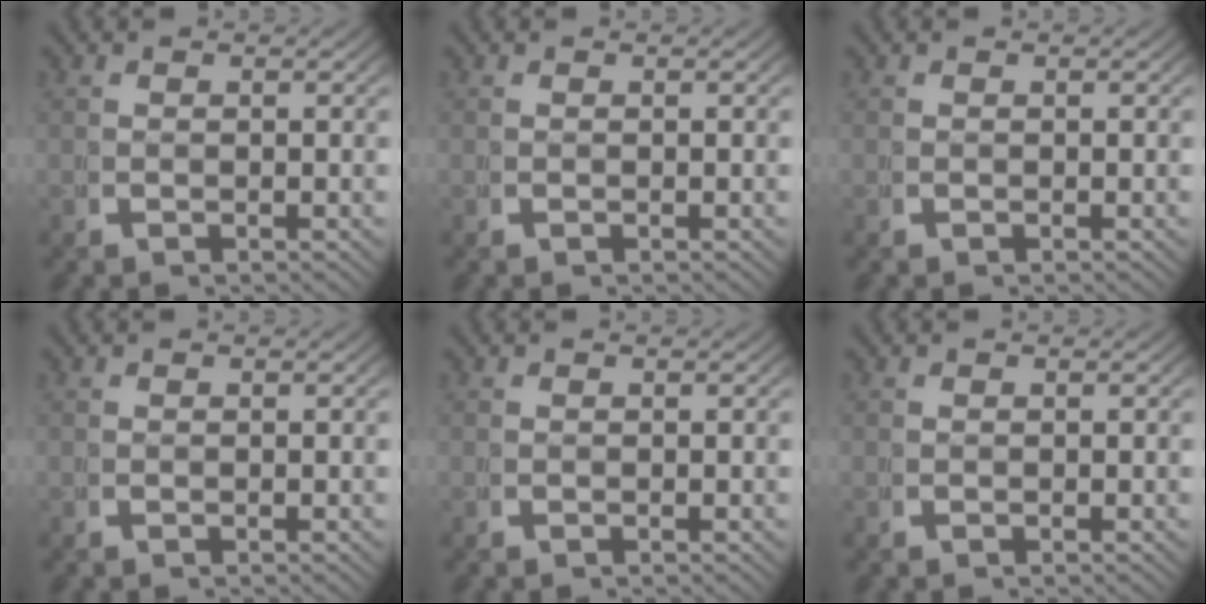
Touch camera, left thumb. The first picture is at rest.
{"total": 0.0}
{"total": 0.0}
{"total": 0.0}
{"total": 0.0}
{"total": 0.0}